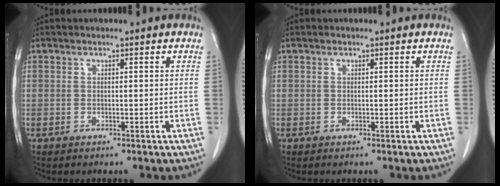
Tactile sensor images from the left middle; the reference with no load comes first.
{"total": 0.0}